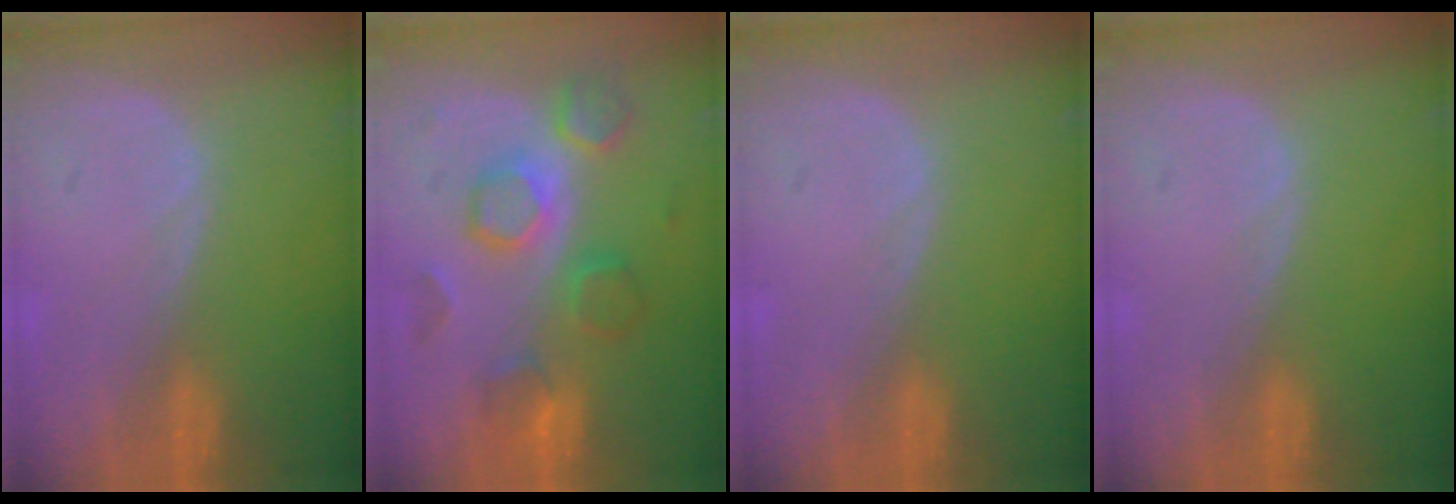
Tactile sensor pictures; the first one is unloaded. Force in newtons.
{"total": 8.4, "press": 8.3, "slide": 1.3}
{"total": 0.0}
{"total": 0.0}